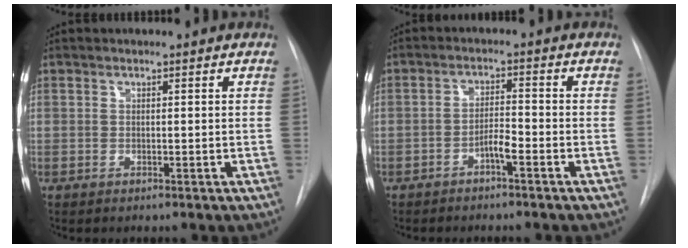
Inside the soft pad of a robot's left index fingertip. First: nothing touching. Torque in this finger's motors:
{"motor_torque": [0.74, 0.21, 0.06, 0.02]}